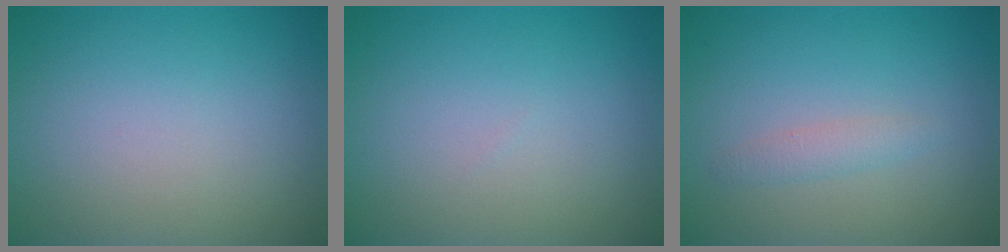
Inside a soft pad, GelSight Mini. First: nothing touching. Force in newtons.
{"total": 0.0}
{"total": 1.2, "press": 1.2, "slide": 0.0}